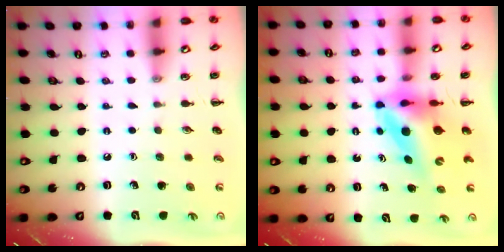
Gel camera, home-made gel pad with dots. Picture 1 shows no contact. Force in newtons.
{"total": 8.7, "press": 8.3, "slide": 2.6}